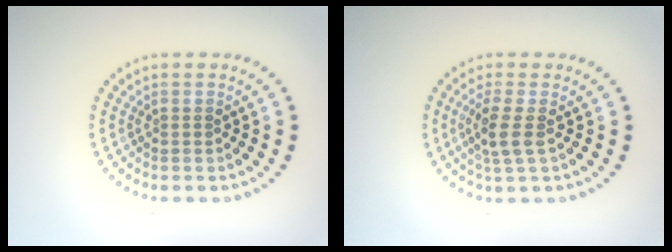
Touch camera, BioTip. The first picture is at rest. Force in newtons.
{"total": 2.4, "press": 2.0, "slide": 1.3}